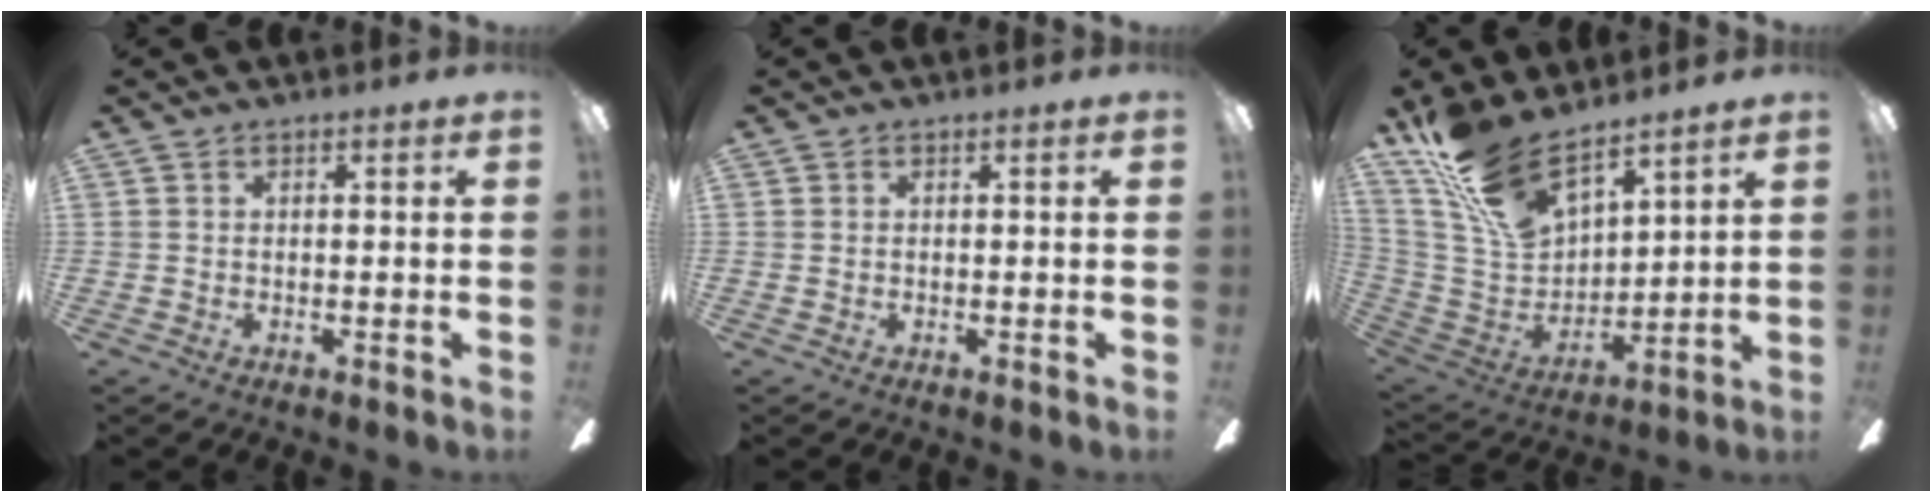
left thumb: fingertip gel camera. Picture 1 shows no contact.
{"total": 0.0}
{"total": 18.6, "force": [13.9, 7.6, 9.8], "torque": [-0.213, -0.078, 0.259]}